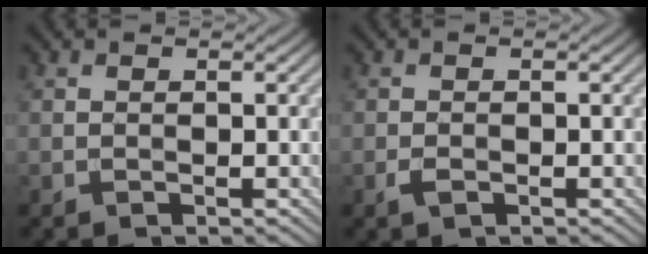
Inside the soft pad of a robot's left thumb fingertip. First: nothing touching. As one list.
[{"total": 1.2, "force": [-0.6, 0.6, 0.9], "torque": [-0.019, 0.001, -0.010]}]